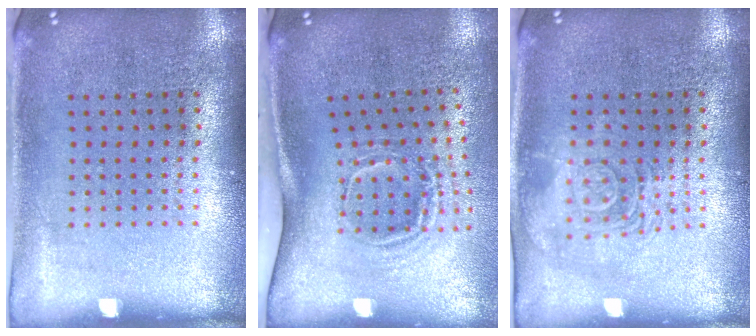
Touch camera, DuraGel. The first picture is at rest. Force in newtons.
{"total": 1.9, "press": 1.2, "slide": 1.5}
{"total": 2.6, "press": 2.6, "slide": 0.4}